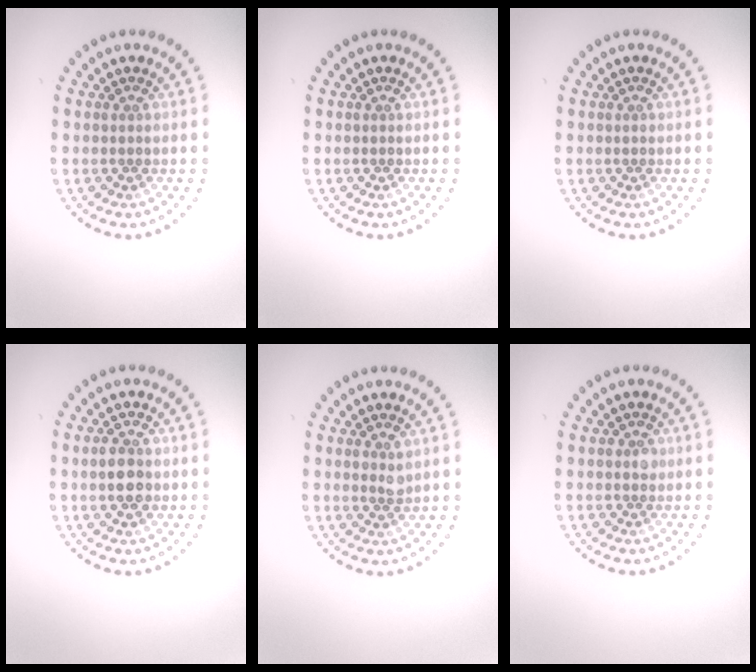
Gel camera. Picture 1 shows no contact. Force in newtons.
{"total": 0.0}
{"total": 0.0}
{"total": 2.8, "press": 2.7, "slide": 0.2}
{"total": 1.1, "press": 1.0, "slide": 0.3}
{"total": 0.8, "press": 0.7, "slide": 0.3}